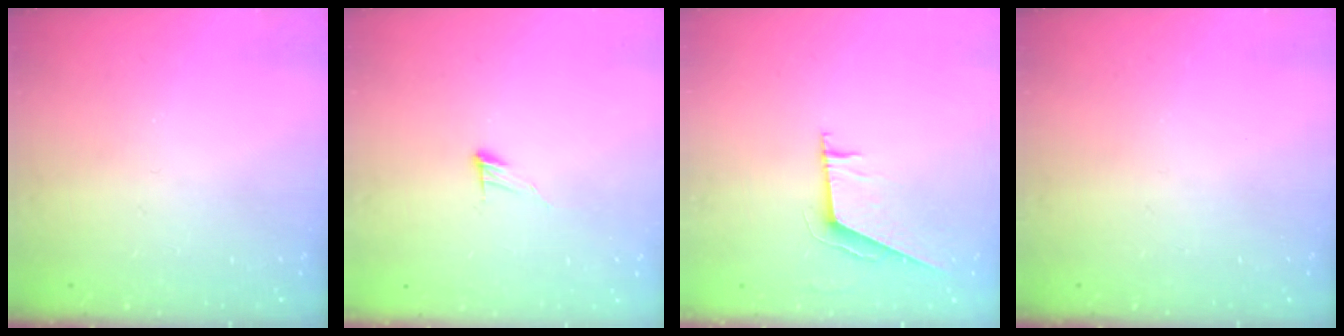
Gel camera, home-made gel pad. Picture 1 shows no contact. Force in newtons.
{"total": 5.2, "press": 5.1, "slide": 0.4}
{"total": 6.3, "press": 6.3, "slide": 0.7}
{"total": 0.0}